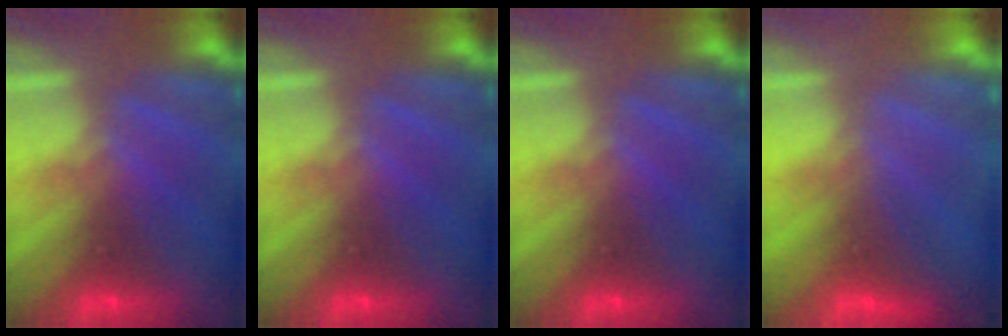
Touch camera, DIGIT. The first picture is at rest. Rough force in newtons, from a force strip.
{"total": 0.0}
{"total": 0.0}
{"total": 3.1}